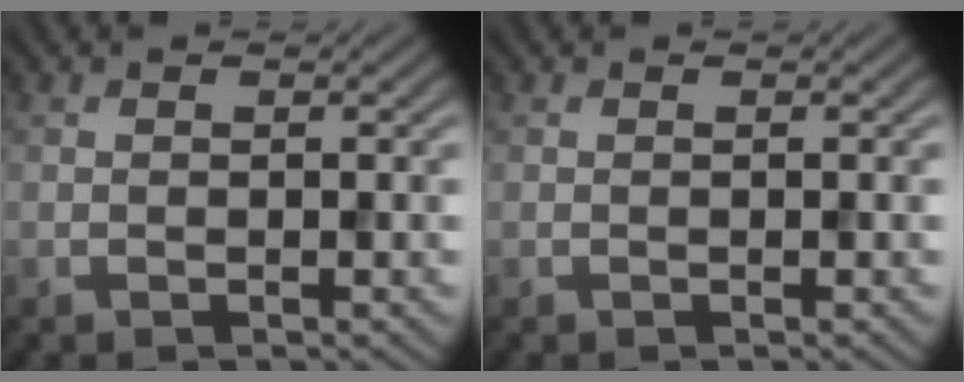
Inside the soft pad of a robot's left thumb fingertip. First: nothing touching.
{"total": 0.0}